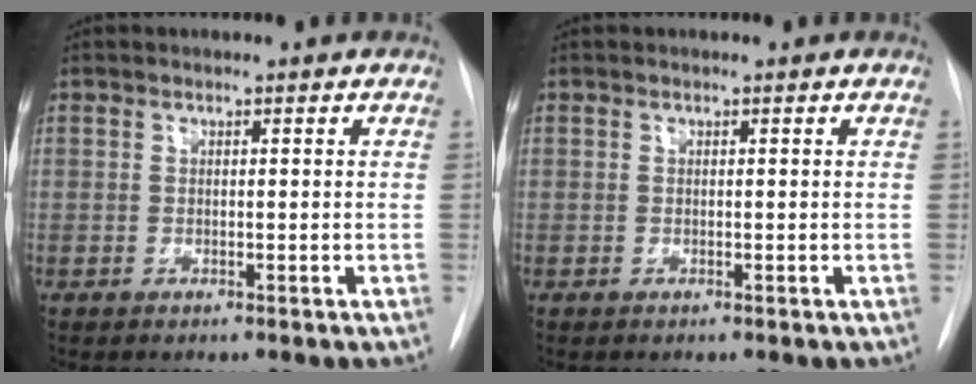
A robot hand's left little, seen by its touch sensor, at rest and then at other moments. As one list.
[{"total": 0.0}]